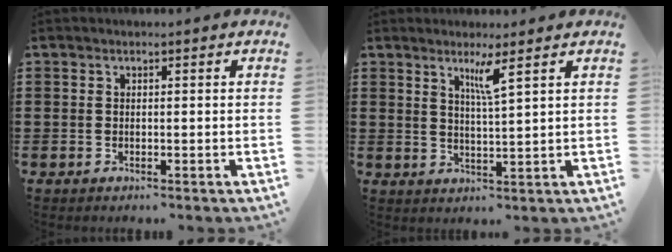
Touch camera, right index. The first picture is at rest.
{"total": 3.7, "force": [2.3, -0.5, 2.8], "torque": [-0.054, -0.008, 0.036]}